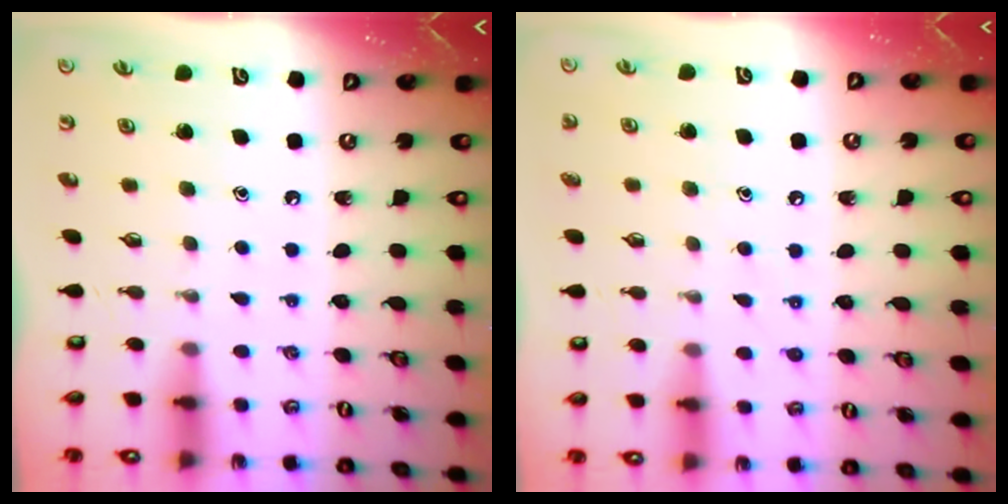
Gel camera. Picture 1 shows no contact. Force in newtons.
{"total": 5.7, "press": 5.7, "slide": 0.7}